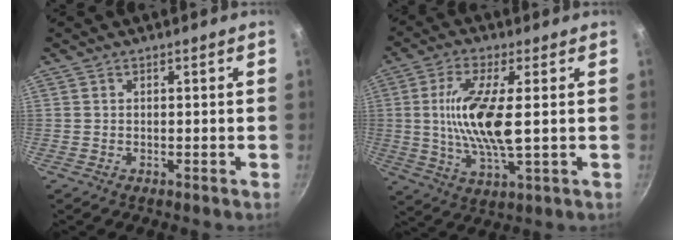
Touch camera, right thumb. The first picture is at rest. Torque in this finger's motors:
{"motor_torque": [0.56, 3.34, 1.50, 0.02, 0.37]}